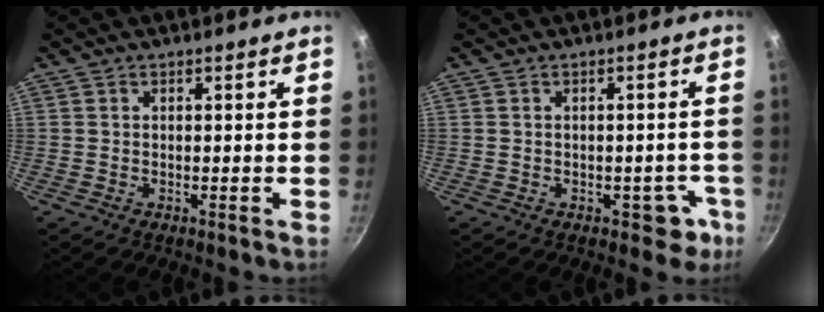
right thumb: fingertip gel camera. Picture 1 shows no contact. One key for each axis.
{"total": 4.2, "fx": -2.2, "fy": 2.7, "fz": 2.3, "tx": 0.002, "ty": 0.021, "tz": -0.022}